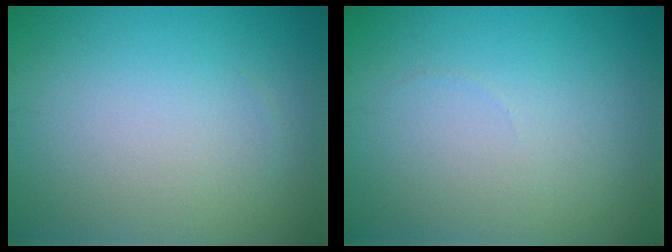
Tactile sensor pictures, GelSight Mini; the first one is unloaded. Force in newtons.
{"total": 0.0}